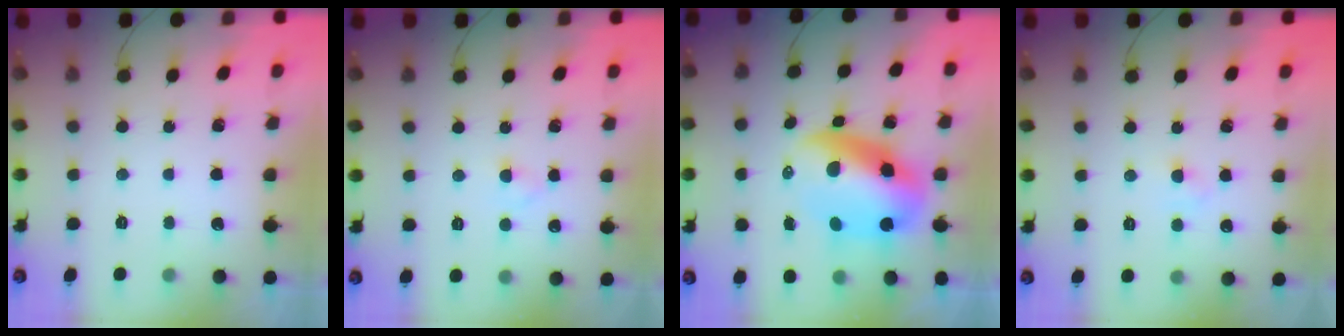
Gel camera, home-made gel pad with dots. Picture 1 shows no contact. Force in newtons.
{"total": 2.1, "press": 1.9, "slide": 0.9}
{"total": 12.2, "press": 11.9, "slide": 2.8}
{"total": 2.8, "press": 2.6, "slide": 0.9}